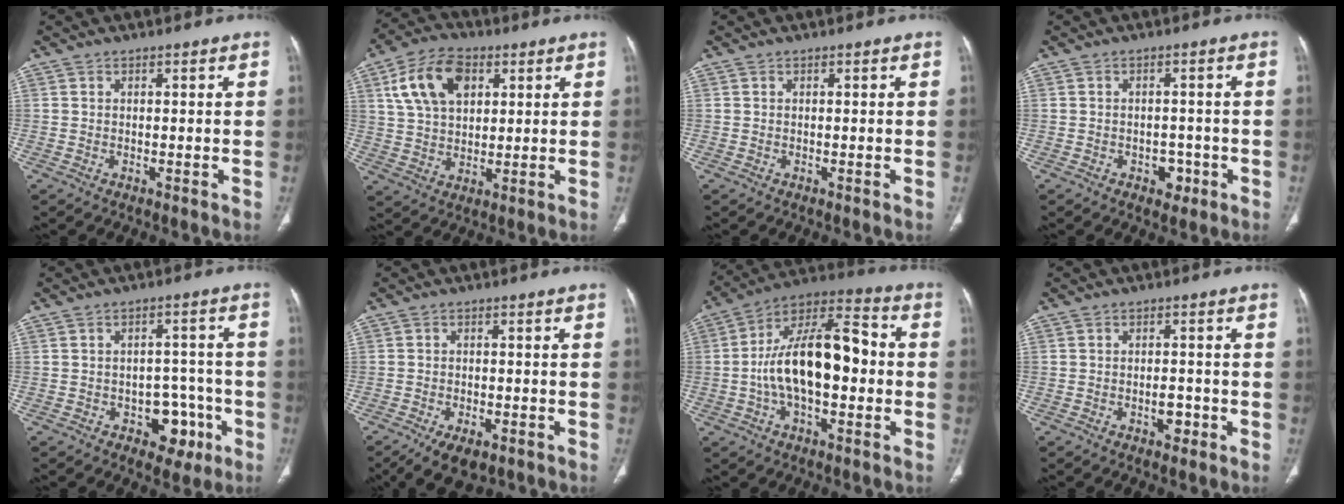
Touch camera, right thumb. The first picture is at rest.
{"total": 13.0, "force": [4.9, 8.3, 8.7], "torque": [-0.146, 0.000, 0.090]}
{"total": 0.0}
{"total": 3.3, "force": [-1.3, 2.4, 1.7], "torque": [-0.005, 0.007, -0.014]}
{"total": 7.9, "force": [-3.3, 5.4, 4.6], "torque": [-0.021, 0.033, -0.038]}
{"total": 6.6, "force": [-4.0, 3.3, 4.2], "torque": [-0.066, 0.003, -0.061]}
{"total": 19.0, "force": [-0.9, 9.3, 16.5], "torque": [-0.277, 0.044, -0.021]}
{"total": 3.0, "force": [-1.2, 1.9, 2.1], "torque": [-0.018, 0.009, -0.014]}